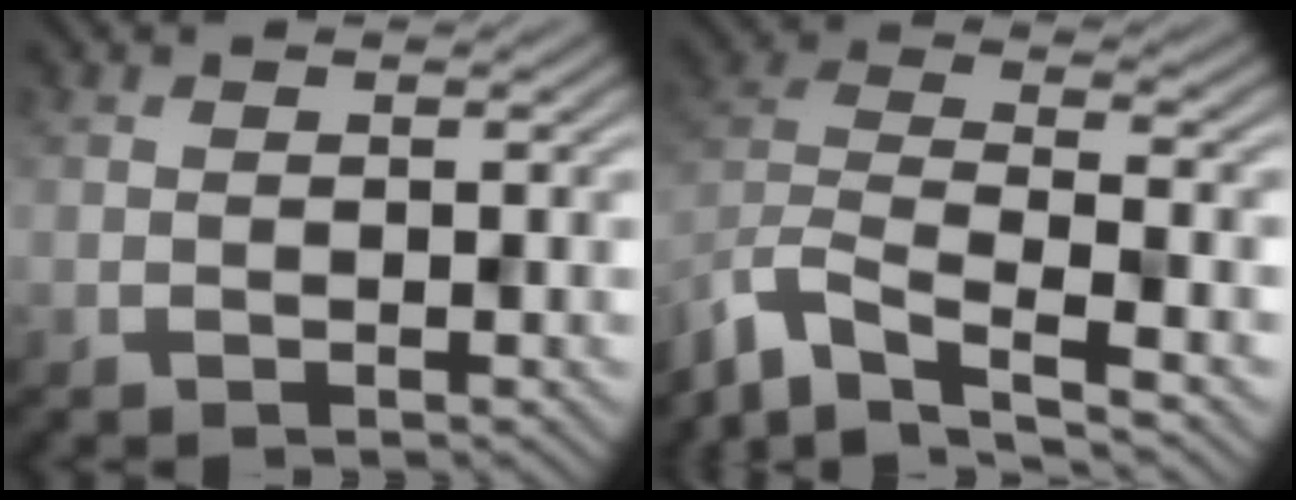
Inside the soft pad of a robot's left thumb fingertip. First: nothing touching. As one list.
[{"total": 10.4, "force": [-7.9, 3.2, 6.0], "torque": [-0.139, -0.010, -0.153]}]